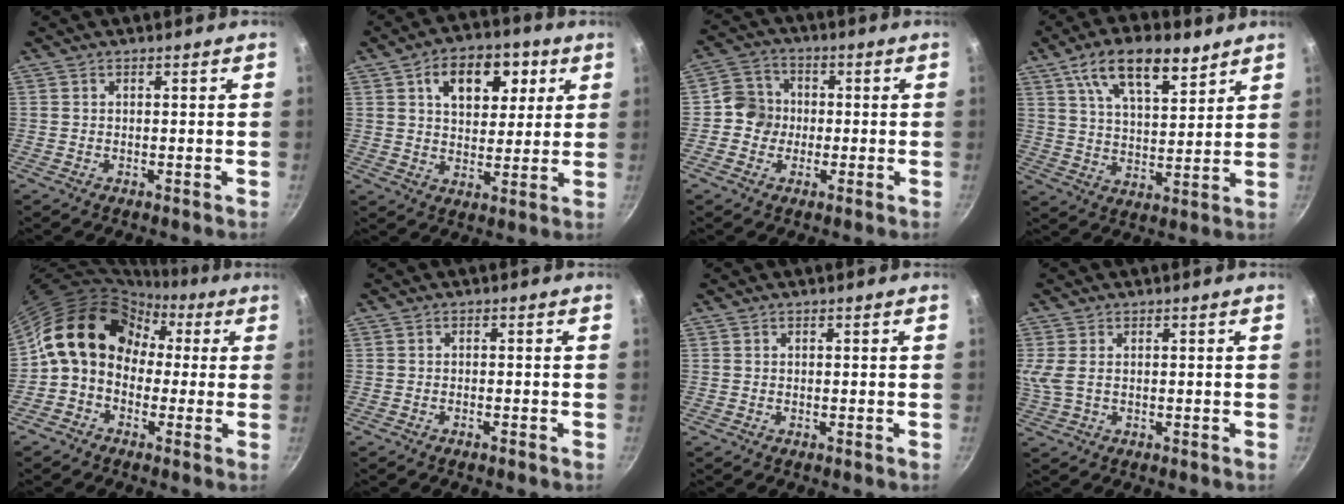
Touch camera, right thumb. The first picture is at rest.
{"total": 12.9, "force": [4.8, 8.2, 8.7], "torque": [-0.084, -0.007, 0.068]}
{"total": 6.4, "force": [-0.9, 6.1, 2.0], "torque": [-0.001, 0.019, -0.034]}
{"total": 14.0, "force": [8.4, 5.9, 9.5], "torque": [-0.136, -0.032, 0.144]}
{"total": 14.3, "force": [1.2, 11.6, 8.3], "torque": [-0.106, 0.045, -0.006]}
{"total": 0.8, "force": [-0.7, 0.1, 0.5], "torque": [-0.016, 0.006, -0.011]}
{"total": 0.0}
{"total": 4.2, "force": [0.6, 2.4, 3.4], "torque": [-0.077, 0.000, 0.015]}